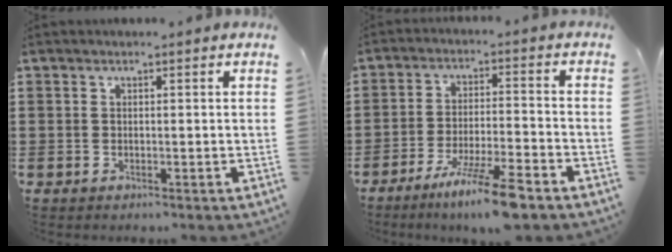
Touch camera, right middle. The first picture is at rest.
{"total": 9.1, "force": [-6.7, 0.4, 6.1], "torque": [-0.114, -0.009, -0.122]}